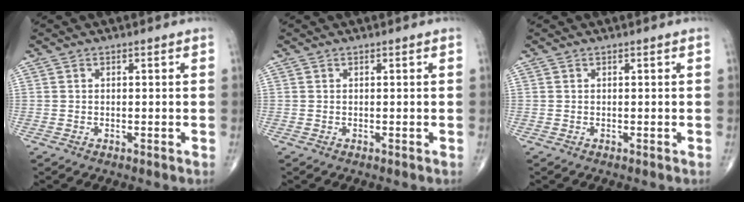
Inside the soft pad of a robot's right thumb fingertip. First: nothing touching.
{"total": 0.0}
{"total": 0.0}